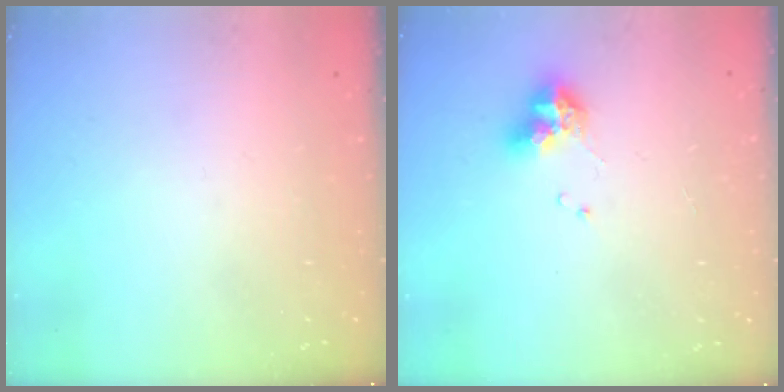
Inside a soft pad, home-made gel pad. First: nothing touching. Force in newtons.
{"total": 9.6, "press": 9.6, "slide": 0.8}